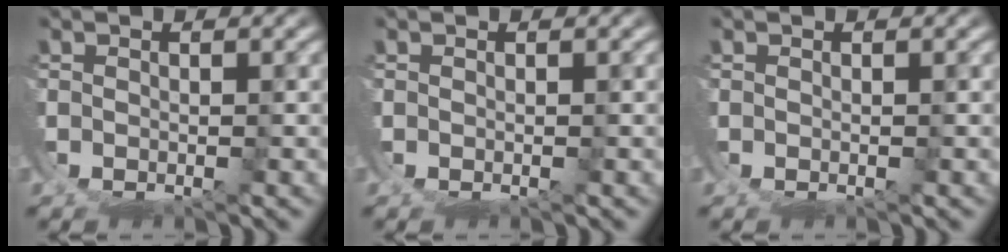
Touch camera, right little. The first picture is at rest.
{"total": 0.0}
{"total": 0.0}